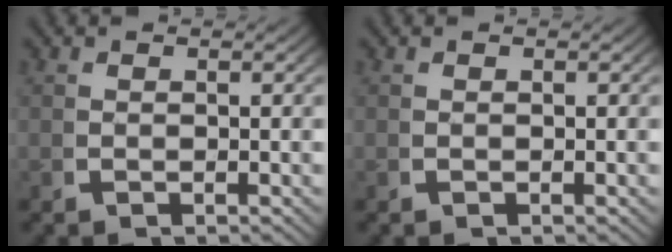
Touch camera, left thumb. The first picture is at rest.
{"total": 0.0}